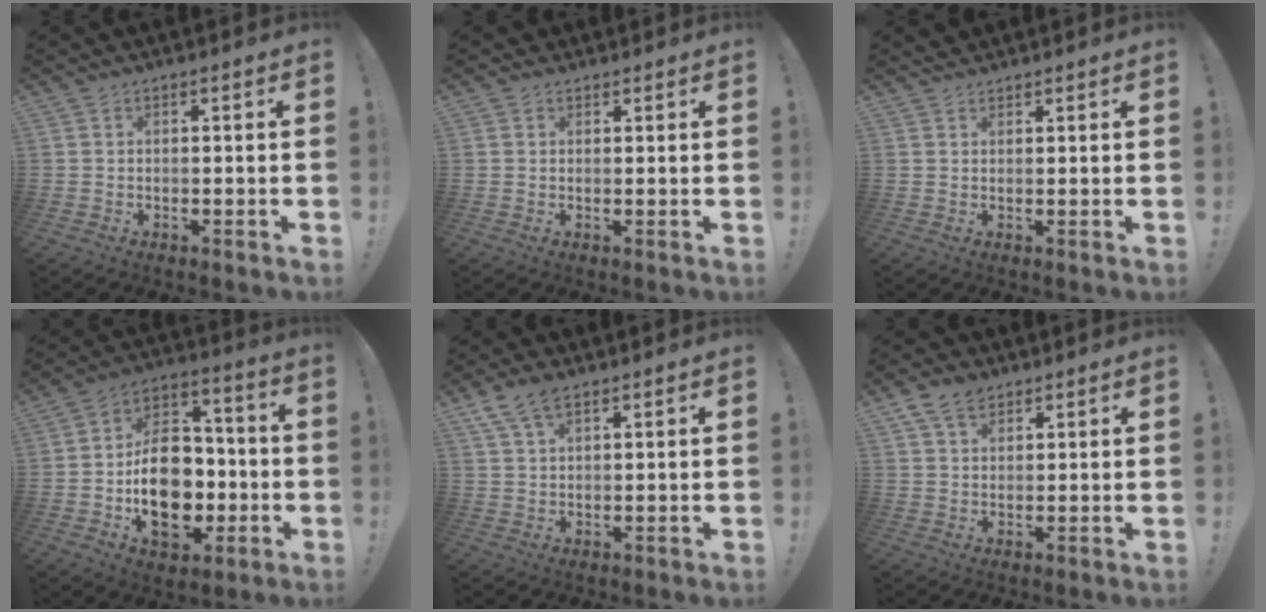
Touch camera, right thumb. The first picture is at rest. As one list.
[{"total": 1.5, "force": [1.0, 1.0, 0.3], "torque": [-0.006, -0.002, 0.019]}, {"total": 1.7, "force": [1.6, 0.6, 0.1], "torque": [-0.003, -0.010, 0.030]}, {"total": 18.8, "force": [-4.2, 13.2, 12.8], "torque": [-0.203, 0.022, -0.062]}, {"total": 6.8, "force": [4.3, 3.2, 4.2], "torque": [-0.082, -0.009, 0.084]}, {"total": 6.6, "force": [4.0, 4.4, 3.0], "torque": [-0.049, -0.011, 0.076]}]